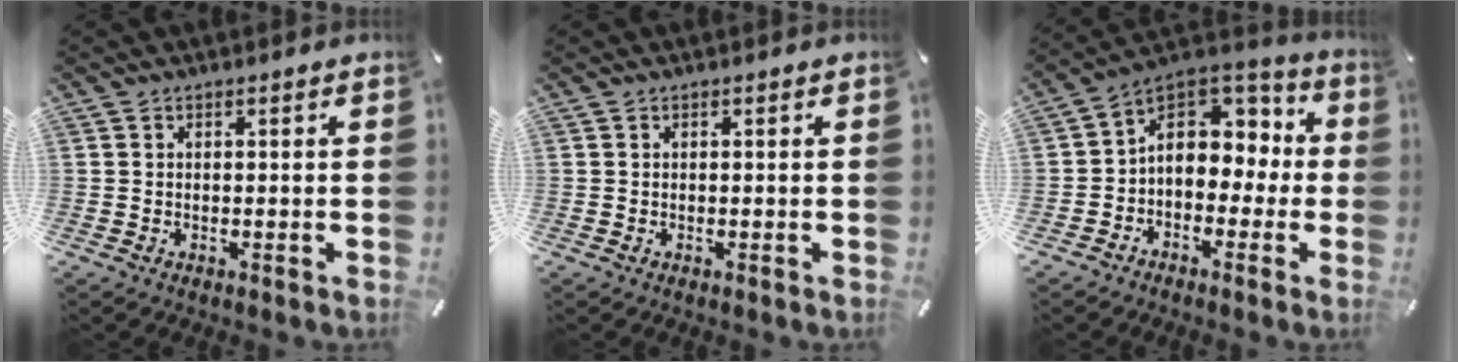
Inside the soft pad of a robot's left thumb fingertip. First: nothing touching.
{"total": 0.0}
{"total": 9.3, "force": [1.0, 8.0, 4.6], "torque": [-0.079, -0.006, 0.022]}